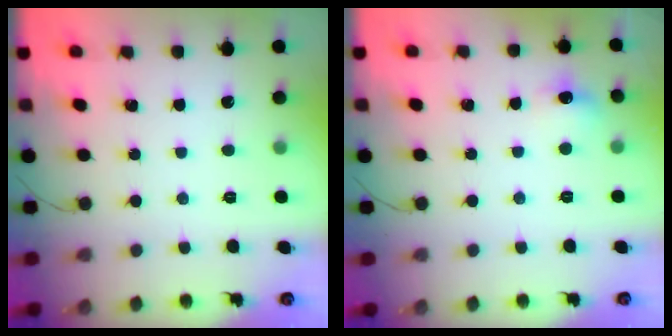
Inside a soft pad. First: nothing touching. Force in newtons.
{"total": 7.0, "press": 6.8, "slide": 1.6}